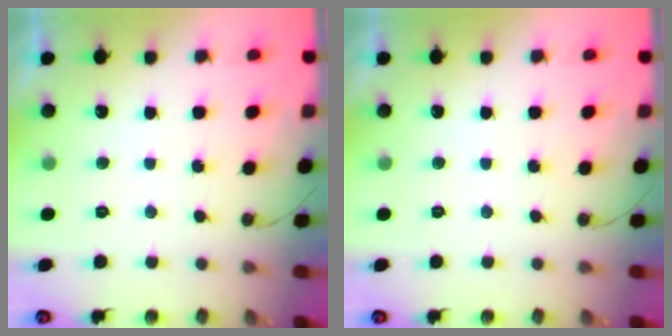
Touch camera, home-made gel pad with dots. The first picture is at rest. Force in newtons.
{"total": 0.0}